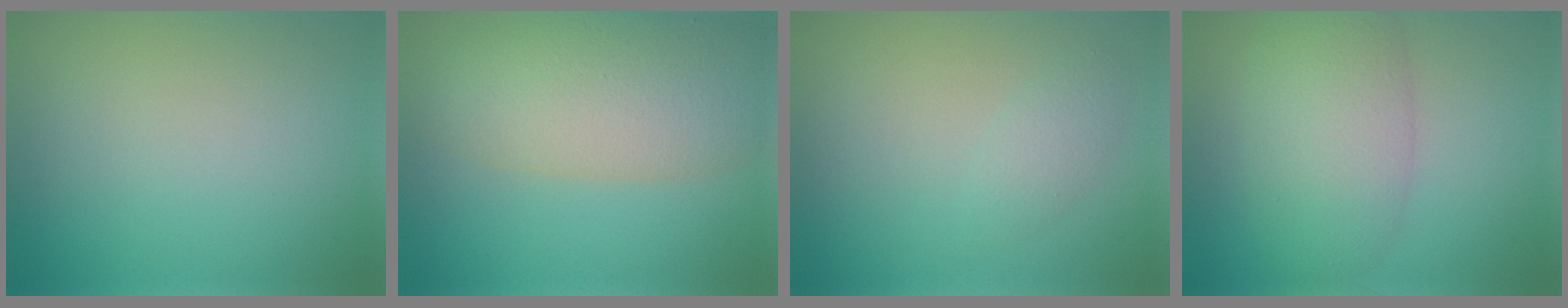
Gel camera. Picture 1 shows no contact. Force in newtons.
{"total": 8.1, "press": 8.1, "slide": 0.8}
{"total": 1.4, "press": 1.4, "slide": 0.1}
{"total": 6.3, "press": 6.3, "slide": 0.3}